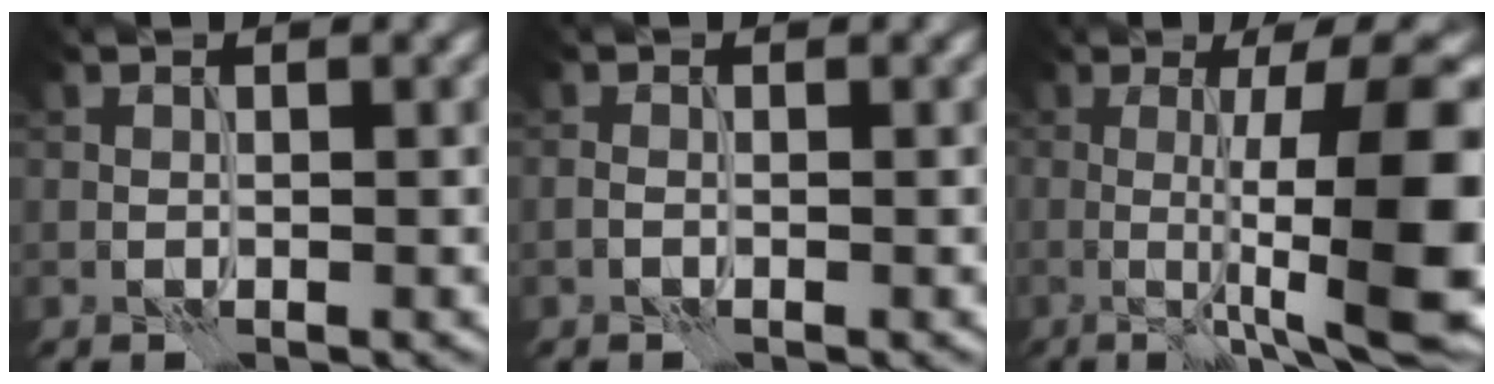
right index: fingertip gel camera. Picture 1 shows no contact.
{"total": 0.5, "force": [-0.4, 0.2, 0.3], "torque": [-0.005, 0.000, -0.006]}
{"total": 11.0, "force": [-1.0, 2.1, 10.7], "torque": [-0.129, 0.006, -0.012]}